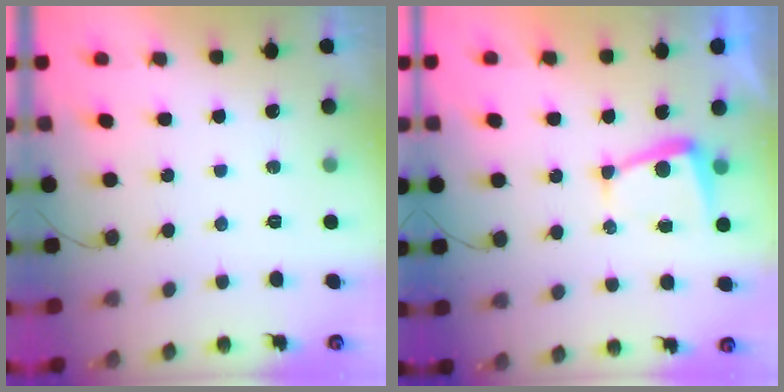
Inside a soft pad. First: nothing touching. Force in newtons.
{"total": 4.5, "press": 4.4, "slide": 0.5}